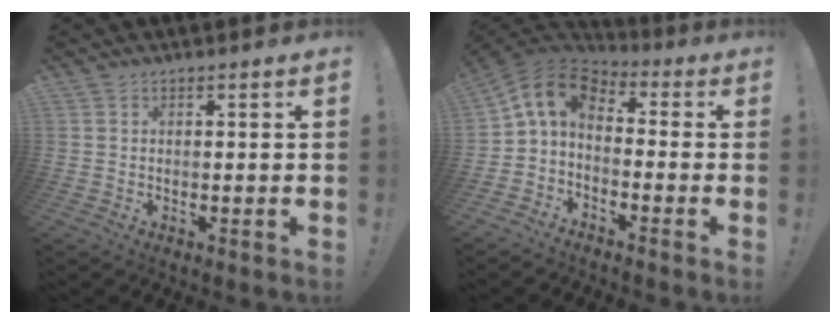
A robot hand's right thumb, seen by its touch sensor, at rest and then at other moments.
{"total": 8.0, "force": [0.8, 5.0, 6.2], "torque": [-0.132, 0.006, 0.017]}